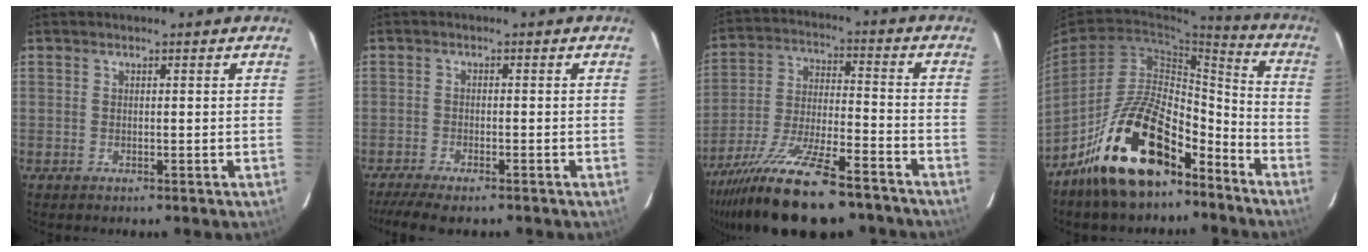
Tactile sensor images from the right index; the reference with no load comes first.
{"total": 7.8, "force": [-6.3, 1.5, 4.2], "torque": [-0.104, -0.027, -0.109]}
{"total": 22.7, "force": [-17.6, 5.8, 13.2], "torque": [-0.254, -0.047, -0.283]}
{"total": 19.3, "force": [-13.0, 8.5, 11.4], "torque": [-0.207, 0.029, -0.208]}